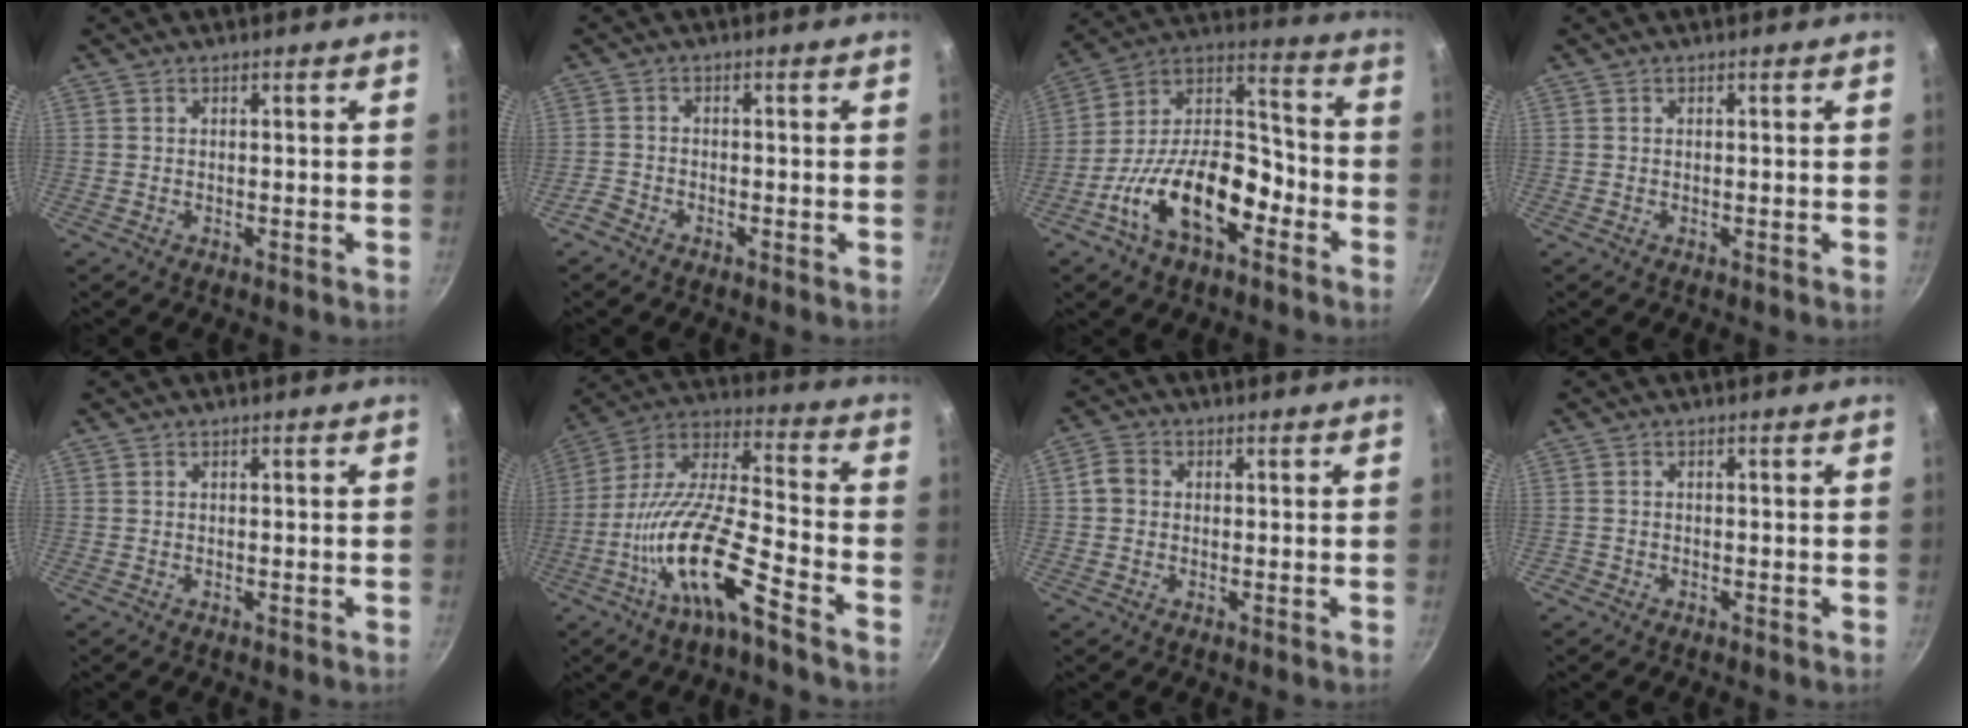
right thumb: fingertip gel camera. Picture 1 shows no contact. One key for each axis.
{"total": 2.3, "fx": -1.9, "fy": 1.1, "fz": 0.7, "tx": -0.026, "ty": 0.018, "tz": -0.039}
{"total": 18.4, "fx": -8.8, "fy": 9.2, "fz": 13.2, "tx": -0.194, "ty": 0.071, "tz": -0.168}
{"total": 0.0}
{"total": 0.0}
{"total": 17.2, "fx": -8.4, "fy": 4.2, "fz": 14.5, "tx": -0.270, "ty": 0.055, "tz": -0.174}
{"total": 2.2, "fx": 0.0, "fy": 2.0, "fz": 0.9, "tx": -0.014, "ty": 0.006, "tz": -0.008}
{"total": 0.7, "fx": -0.5, "fy": 0.4, "fz": 0.0, "tx": -0.005, "ty": 0.007, "tz": -0.009}